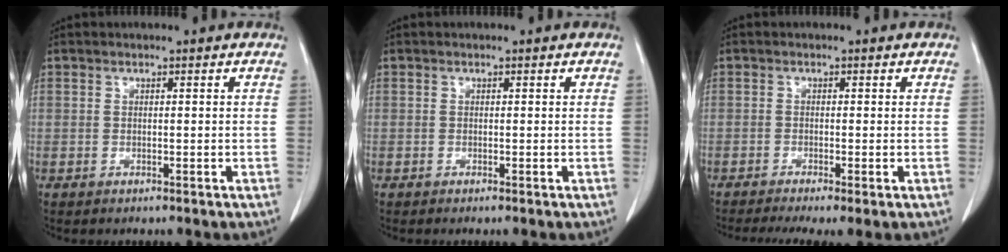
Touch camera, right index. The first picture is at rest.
{"total": 0.5, "force": [-0.5, -0.1, 0.3], "torque": [-0.005, 0.000, -0.010]}
{"total": 5.7, "force": [-3.9, 0.9, 4.1], "torque": [-0.062, -0.014, -0.065]}